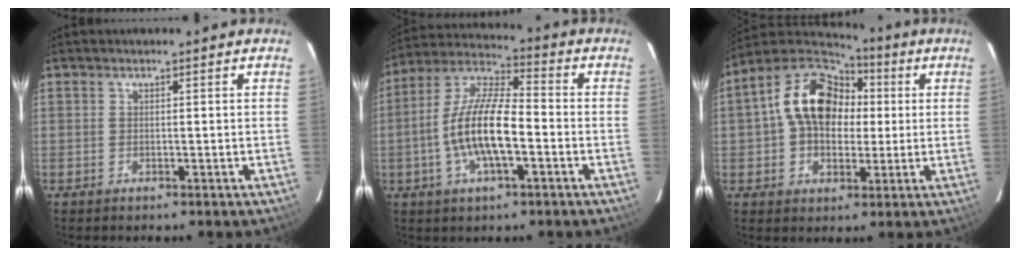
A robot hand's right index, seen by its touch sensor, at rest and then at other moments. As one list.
[{"total": 13.7, "force": [-3.5, 4.5, 12.5], "torque": [-0.249, 0.001, -0.070]}, {"total": 15.4, "force": [2.2, 11.5, 10.1], "torque": [-0.197, 0.043, 0.037]}]